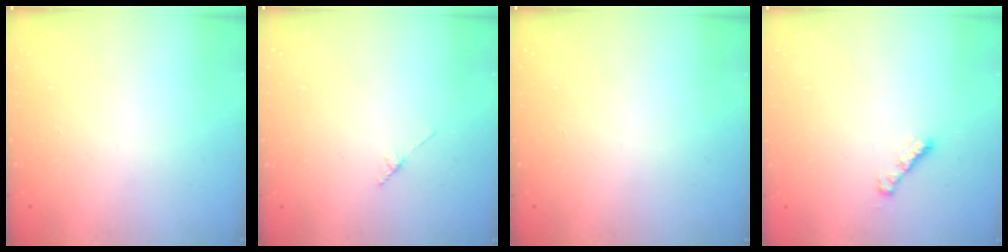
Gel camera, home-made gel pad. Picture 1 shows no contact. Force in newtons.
{"total": 1.7, "press": 1.6, "slide": 0.2}
{"total": 0.0}
{"total": 2.3, "press": 2.3, "slide": 0.4}